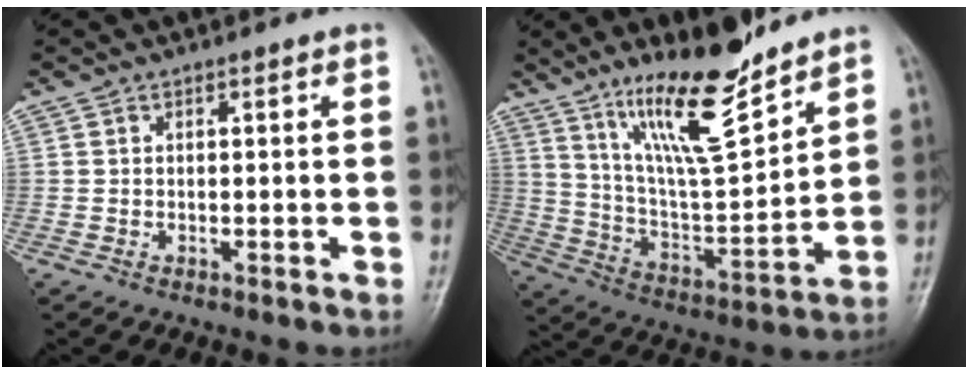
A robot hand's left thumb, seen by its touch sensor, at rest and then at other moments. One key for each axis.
{"total": 17.1, "fx": 12.2, "fy": 3.6, "fz": 11.3, "tx": -0.174, "ty": -0.081, "tz": 0.227}